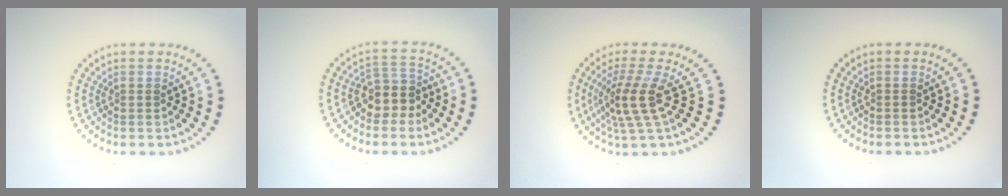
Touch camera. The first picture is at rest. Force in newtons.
{"total": 3.1, "press": 2.6, "slide": 1.7}
{"total": 3.9, "press": 2.9, "slide": 2.6}
{"total": 0.0}